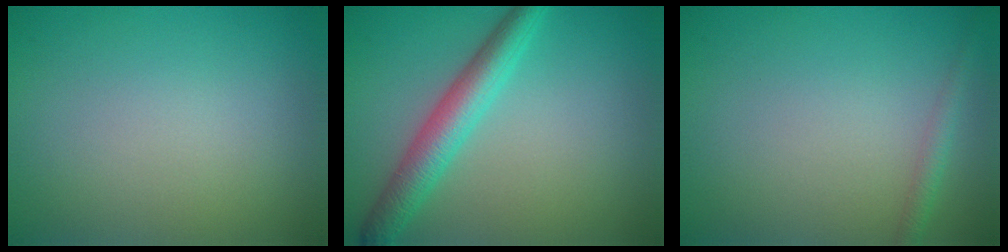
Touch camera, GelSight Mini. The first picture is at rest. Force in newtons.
{"total": 4.5, "press": 4.5, "slide": 0.1}
{"total": 1.4, "press": 1.4, "slide": 0.1}